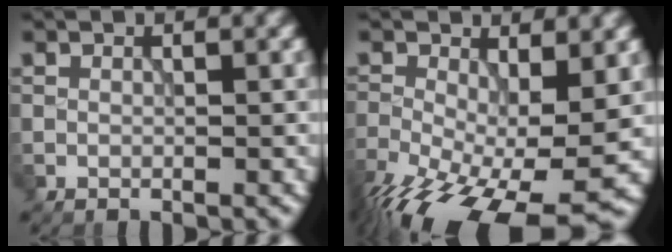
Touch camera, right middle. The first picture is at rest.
{"total": 15.1, "force": [-6.2, 6.2, 12.3], "torque": [-0.241, -0.036, -0.089]}